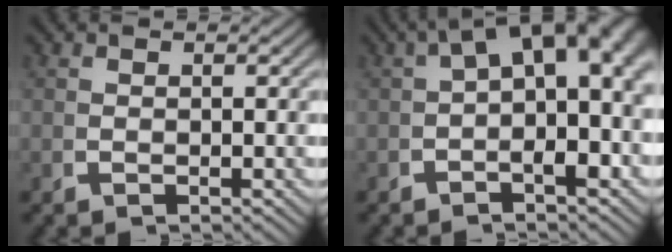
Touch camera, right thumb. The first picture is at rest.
{"total": 8.5, "force": [1.9, 4.0, 7.2], "torque": [-0.083, 0.013, 0.023]}